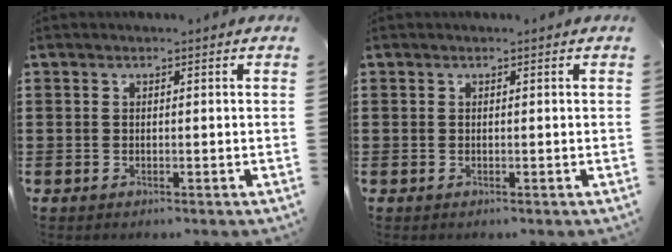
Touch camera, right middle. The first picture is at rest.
{"total": 0.0}